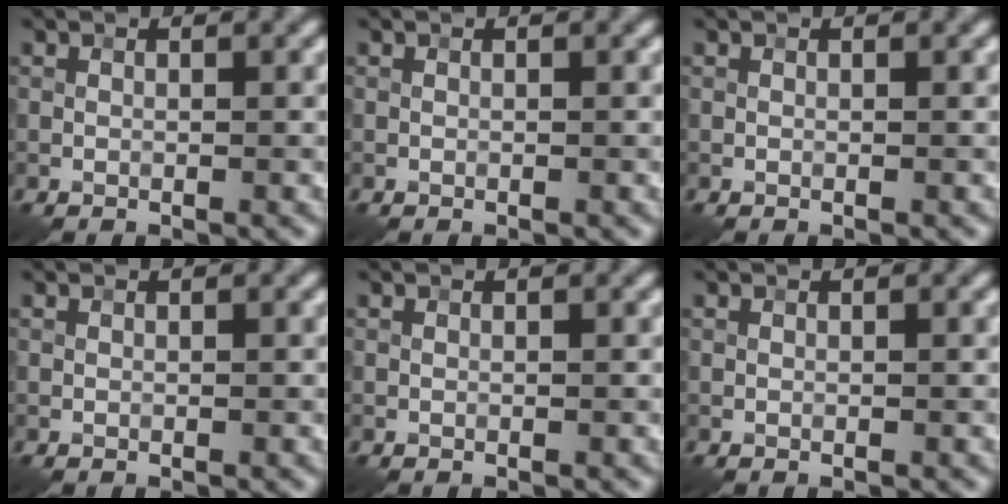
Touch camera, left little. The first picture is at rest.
{"total": 0.0}
{"total": 0.0}
{"total": 0.0}
{"total": 0.0}
{"total": 0.0}